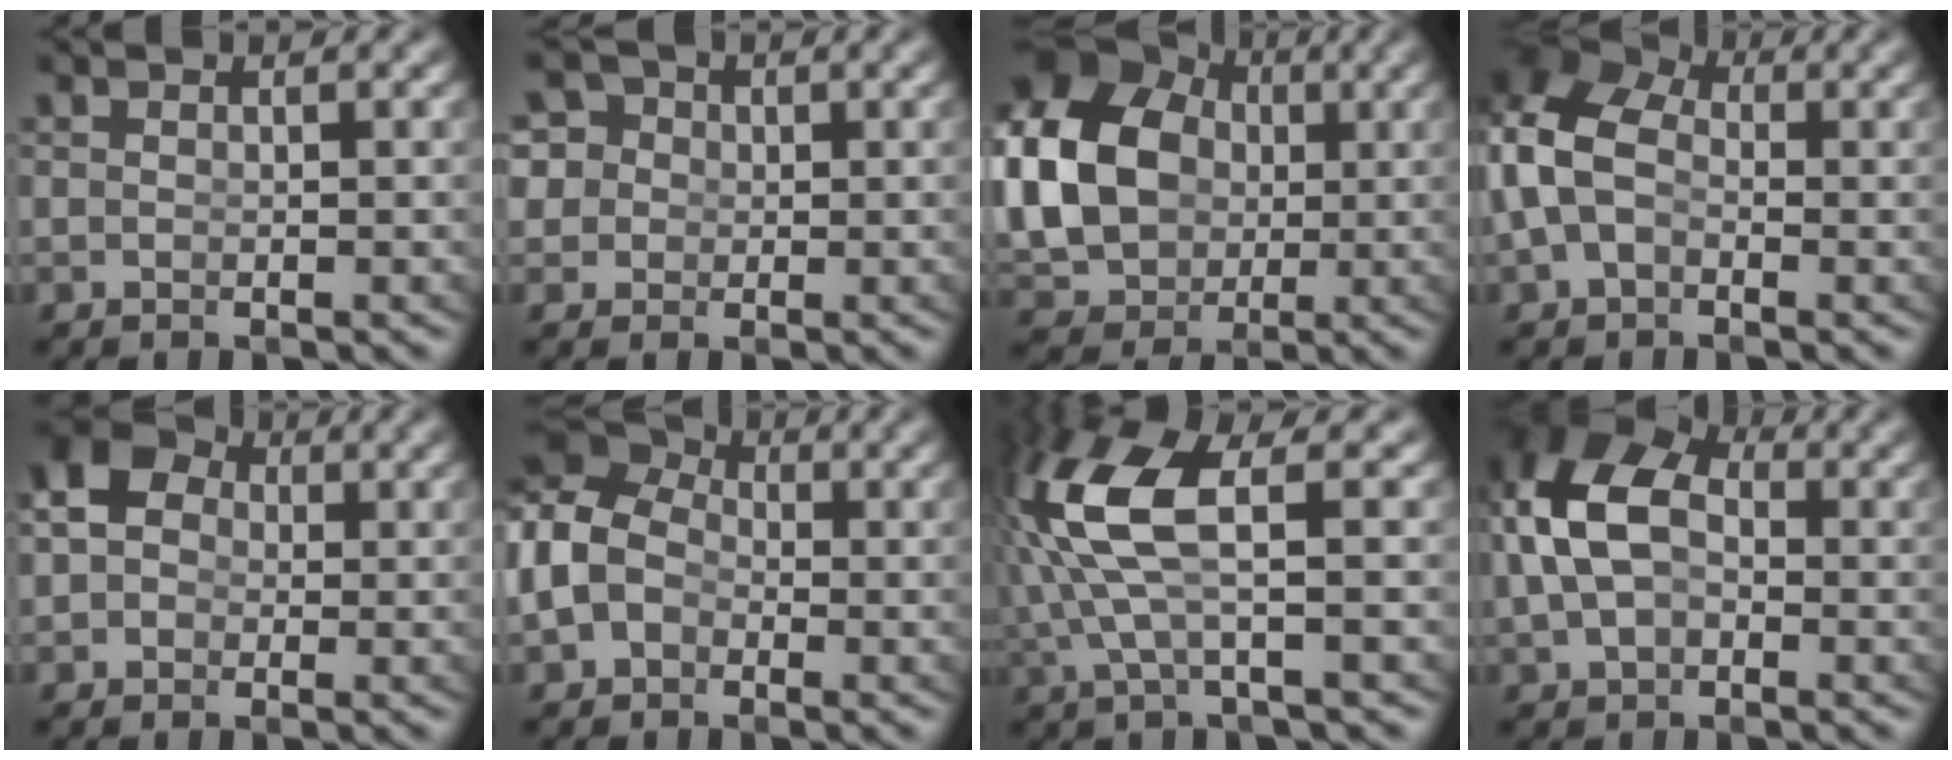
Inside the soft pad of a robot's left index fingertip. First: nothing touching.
{"total": 7.2, "force": [1.3, 6.4, 3.1], "torque": [-0.079, -0.013, 0.018]}
{"total": 12.9, "force": [1.1, 10.5, 7.3], "torque": [-0.170, -0.038, 0.037]}
{"total": 8.5, "force": [0.9, 6.9, 5.0], "torque": [-0.111, -0.009, 0.010]}
{"total": 10.0, "force": [3.1, 8.2, 4.8], "torque": [-0.074, 0.018, 0.024]}
{"total": 8.3, "force": [0.9, 6.9, 4.4], "torque": [-0.107, -0.006, 0.012]}
{"total": 7.2, "force": [1.4, 2.4, 6.6], "torque": [-0.156, -0.004, 0.031]}
{"total": 9.5, "force": [1.9, 7.0, 6.1], "torque": [-0.129, 0.004, 0.023]}